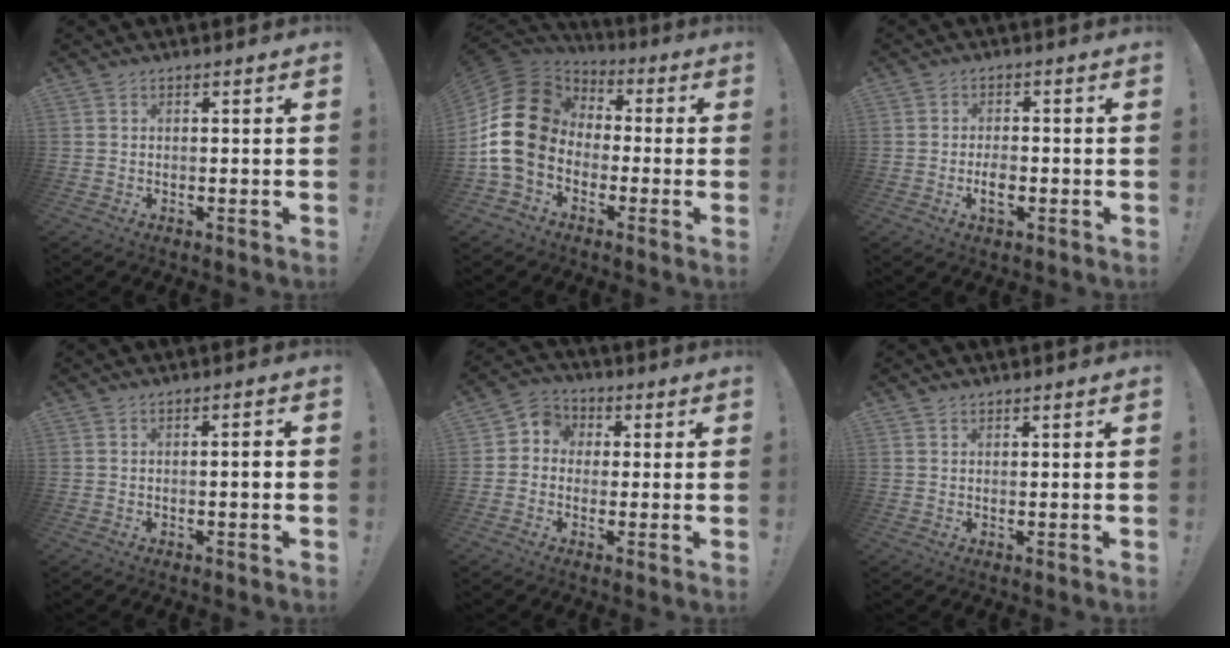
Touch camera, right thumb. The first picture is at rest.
{"total": 18.7, "force": [-0.3, 14.4, 11.9], "torque": [-0.221, 0.017, 0.007]}
{"total": 5.5, "force": [-1.5, 4.8, 2.3], "torque": [-0.024, 0.006, -0.027]}
{"total": 2.3, "force": [-0.7, 0.0, 2.2], "torque": [-0.046, 0.007, -0.013]}
{"total": 5.6, "force": [-0.8, 5.3, 1.7], "torque": [-0.034, 0.021, -0.010]}
{"total": 0.9, "force": [0.8, 0.5, 0.1], "torque": [0.002, -0.003, 0.015]}